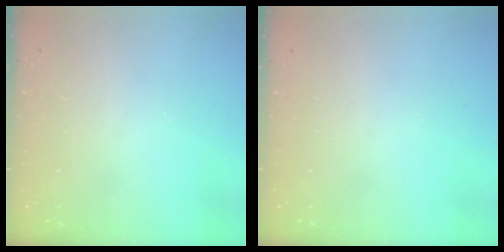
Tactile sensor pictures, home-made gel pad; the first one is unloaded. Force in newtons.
{"total": 0.0}